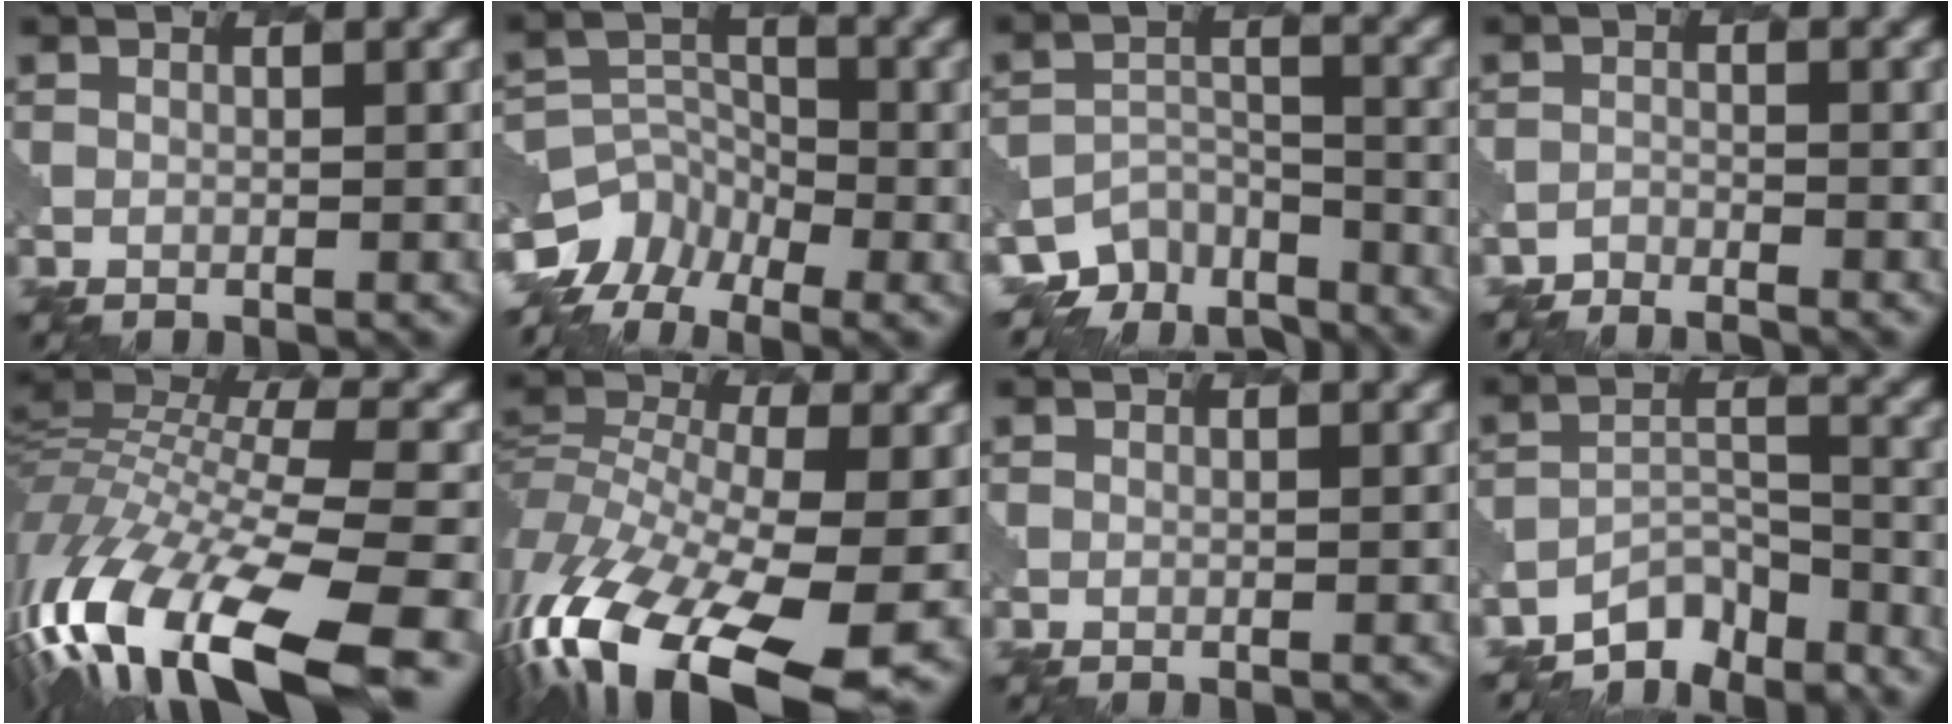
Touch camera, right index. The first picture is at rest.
{"total": 7.8, "force": [-6.0, 4.6, 2.0], "torque": [-0.027, -0.001, -0.107]}
{"total": 6.9, "force": [-6.0, 3.1, 1.0], "torque": [-0.015, -0.010, -0.088]}
{"total": 2.5, "force": [-2.5, 0.0, -0.3], "torque": [0.000, -0.003, -0.041]}
{"total": 15.8, "force": [-7.5, 5.8, 12.6], "torque": [-0.278, -0.003, -0.130]}
{"total": 16.0, "force": [-8.6, 7.4, 11.3], "torque": [-0.271, -0.027, -0.135]}
{"total": 0.0}
{"total": 6.2, "force": [-5.8, 1.8, 1.5], "torque": [-0.018, -0.006, -0.101]}